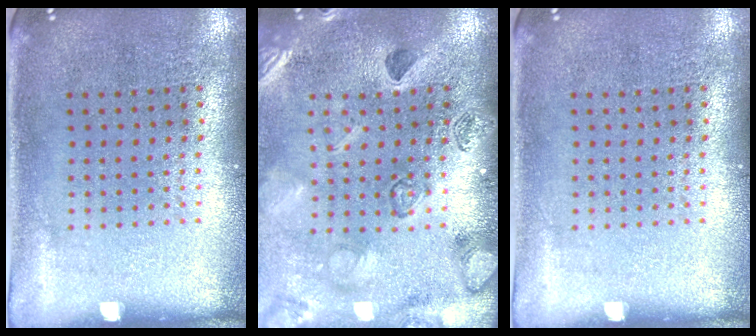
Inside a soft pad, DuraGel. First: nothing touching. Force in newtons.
{"total": 2.3, "press": 2.3, "slide": 0.2}
{"total": 0.0}